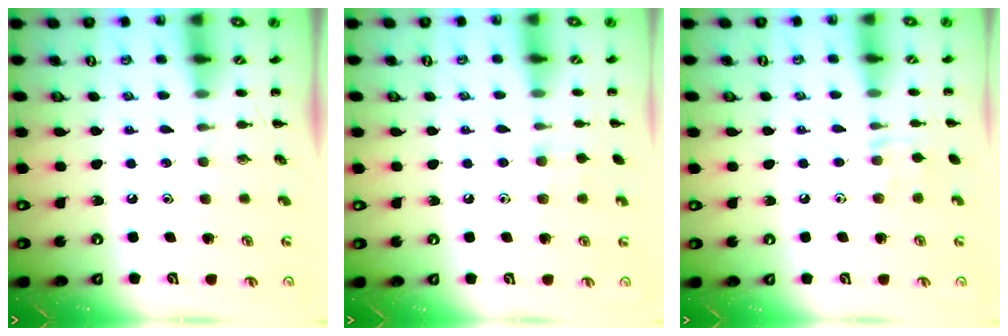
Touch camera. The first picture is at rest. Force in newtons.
{"total": 4.8, "press": 4.4, "slide": 2.0}
{"total": 6.2, "press": 5.8, "slide": 2.0}